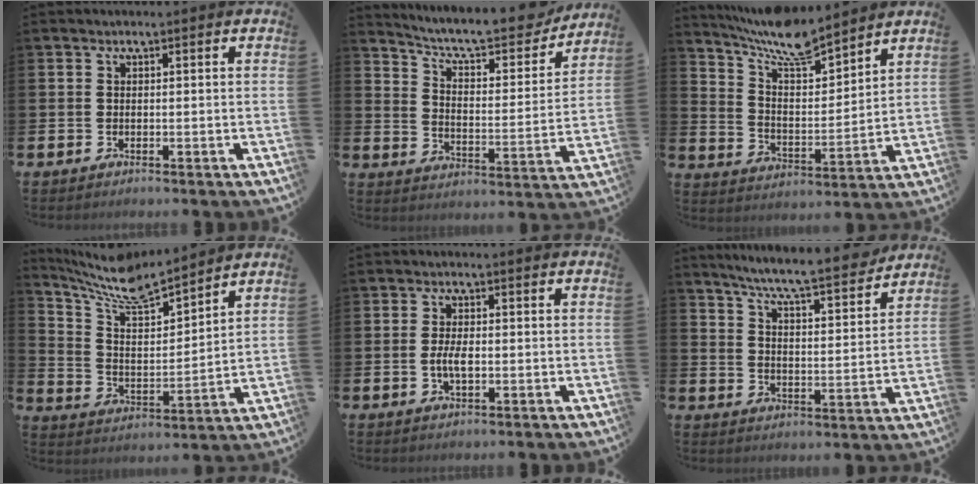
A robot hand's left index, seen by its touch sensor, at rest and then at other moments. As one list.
[{"total": 9.0, "force": [8.1, 2.1, 3.4], "torque": [-0.088, -0.059, 0.134]}, {"total": 9.2, "force": [8.5, 1.4, 3.2], "torque": [-0.097, -0.053, 0.153]}, {"total": 8.7, "force": [8.0, 1.6, 3.0], "torque": [-0.094, -0.056, 0.142]}, {"total": 3.1, "force": [-0.4, 1.3, 2.8], "torque": [-0.050, -0.005, -0.013]}, {"total": 7.9, "force": [7.4, 0.0, 2.7], "torque": [-0.072, -0.058, 0.125]}]